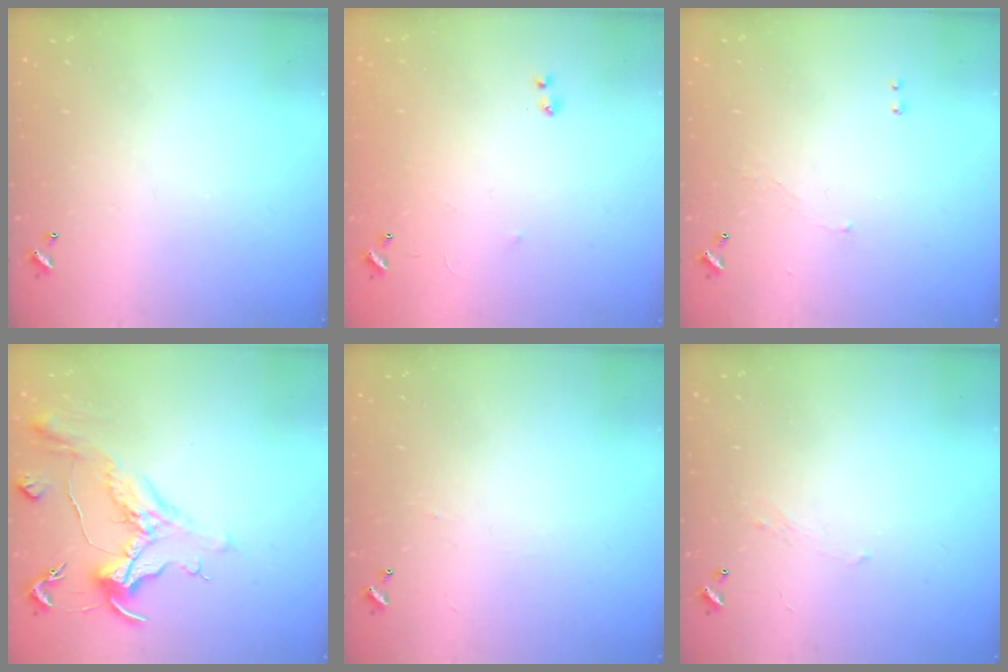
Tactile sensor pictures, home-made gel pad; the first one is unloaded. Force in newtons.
{"total": 7.4, "press": 7.3, "slide": 0.6}
{"total": 1.3, "press": 1.2, "slide": 0.5}
{"total": 1.6, "press": 1.5, "slide": 0.6}
{"total": 0.5, "press": 0.3, "slide": 0.4}
{"total": 1.0, "press": 0.8, "slide": 0.5}